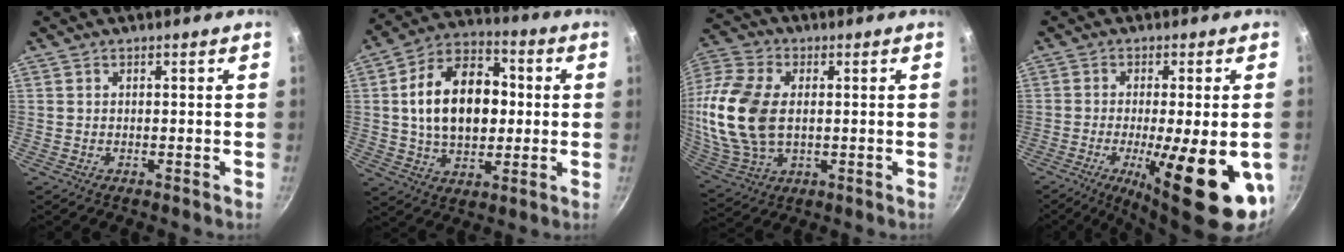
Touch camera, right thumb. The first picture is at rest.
{"total": 18.6, "force": [1.4, 12.3, 13.9], "torque": [-0.195, 0.022, 0.014]}
{"total": 20.5, "force": [1.2, 13.3, 15.5], "torque": [-0.333, 0.006, 0.025]}
{"total": 19.7, "force": [-5.8, 5.4, 18.0], "torque": [-0.244, -0.012, -0.075]}